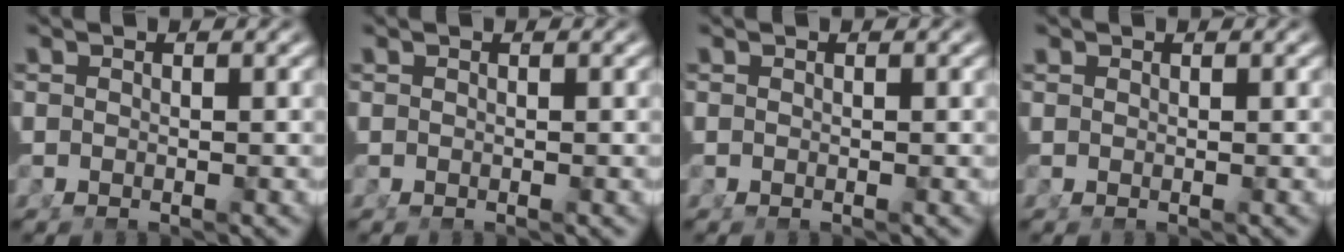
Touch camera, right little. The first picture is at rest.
{"total": 0.0}
{"total": 0.0}
{"total": 0.6, "force": [0.3, -0.5, 0.0], "torque": [0.006, -0.002, 0.010]}